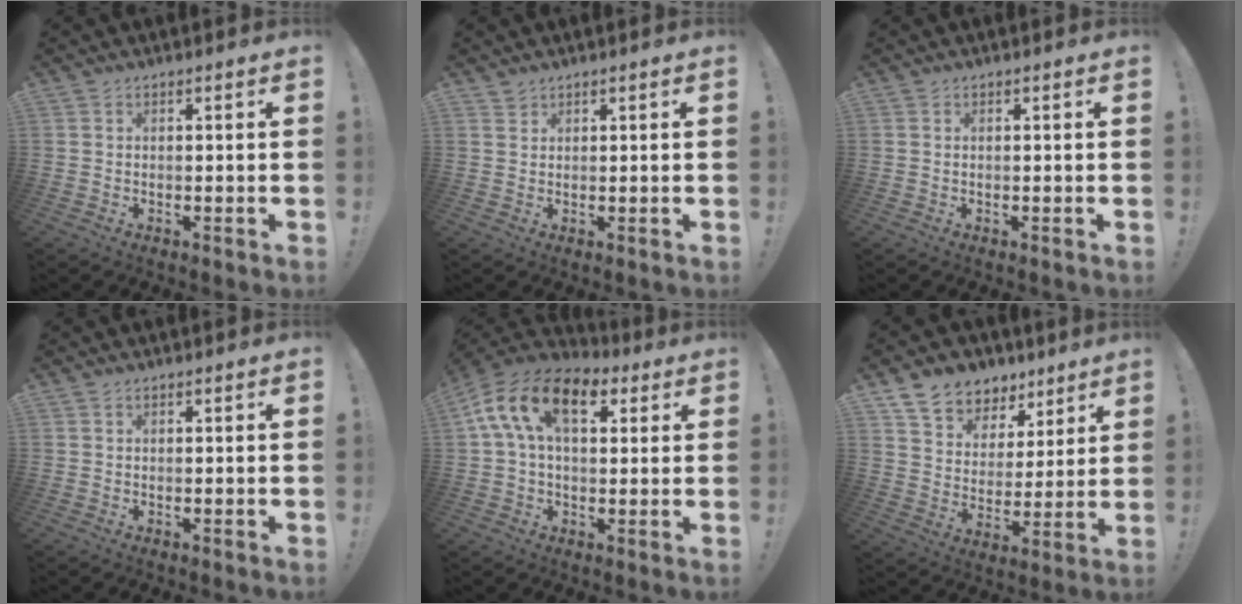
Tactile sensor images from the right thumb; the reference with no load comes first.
{"total": 1.6, "force": [1.5, 0.7, 0.2], "torque": [0.003, -0.010, 0.027]}
{"total": 0.0}
{"total": 0.0}
{"total": 16.9, "force": [5.8, 9.7, 12.5], "torque": [-0.217, -0.003, 0.101]}
{"total": 9.1, "force": [6.7, 5.9, 1.7], "torque": [-0.037, -0.053, 0.131]}